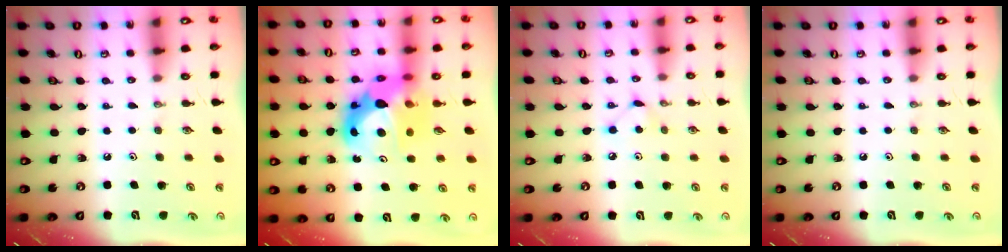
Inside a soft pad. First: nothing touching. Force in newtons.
{"total": 13.9, "press": 13.8, "slide": 1.3}
{"total": 5.1, "press": 5.1, "slide": 0.4}
{"total": 0.0}